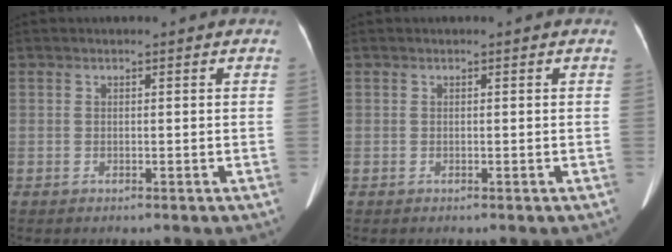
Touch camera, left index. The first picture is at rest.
{"total": 0.0}